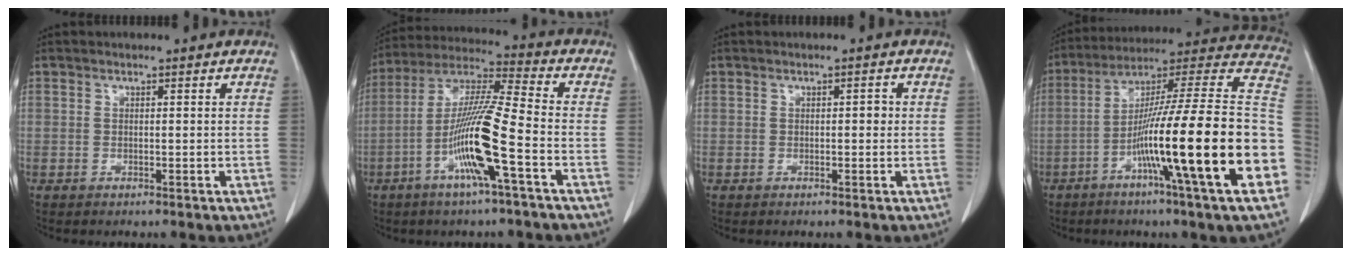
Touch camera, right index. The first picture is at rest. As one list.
[{"total": 13.6, "force": [-4.8, -0.2, 12.7], "torque": [-0.254, -0.001, -0.098]}, {"total": 1.0, "force": [0.0, 0.5, 0.9], "torque": [-0.008, 0.004, -0.001]}, {"total": 27.7, "force": [-7.7, -0.2, 26.6], "torque": [-0.335, -0.013, -0.144]}]